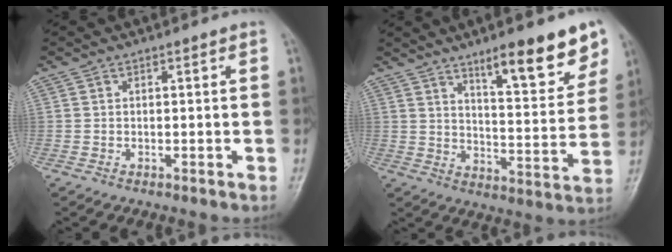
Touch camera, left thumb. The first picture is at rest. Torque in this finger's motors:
{"motor_torque": [0.48, 0.43, 1.14, -1.63, 0.17]}